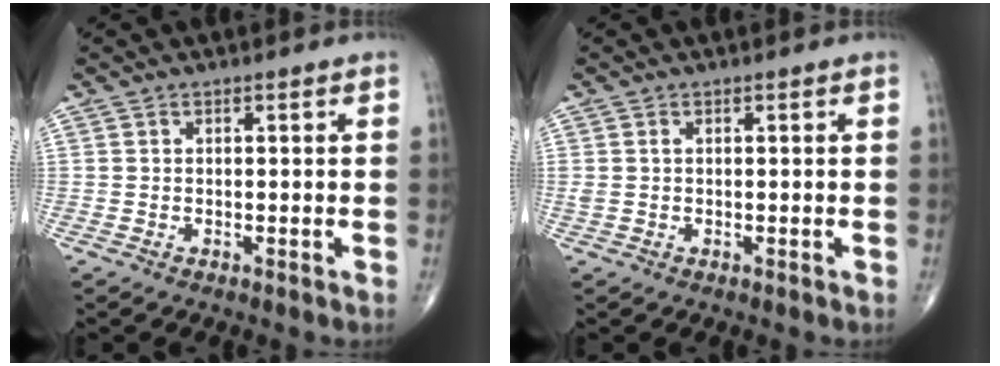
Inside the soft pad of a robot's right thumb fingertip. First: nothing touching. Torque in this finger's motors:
{"motor_torque": [0.01, -0.06, 0.36, 0.21, 0.04]}